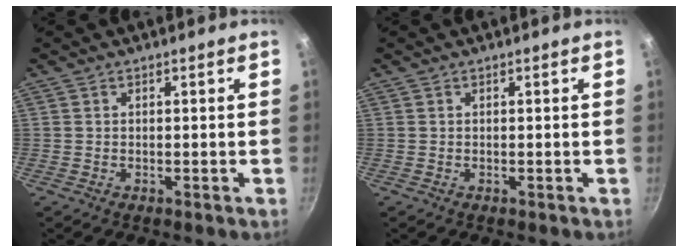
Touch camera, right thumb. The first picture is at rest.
{"total": 0.0}